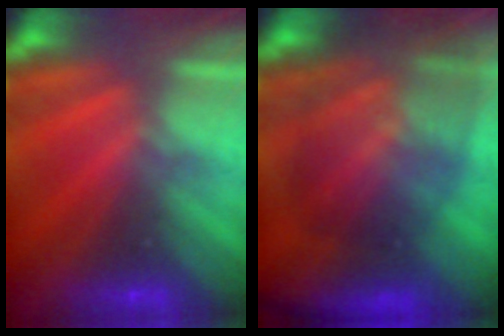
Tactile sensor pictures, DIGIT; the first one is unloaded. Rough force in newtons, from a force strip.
{"total": 8.7}